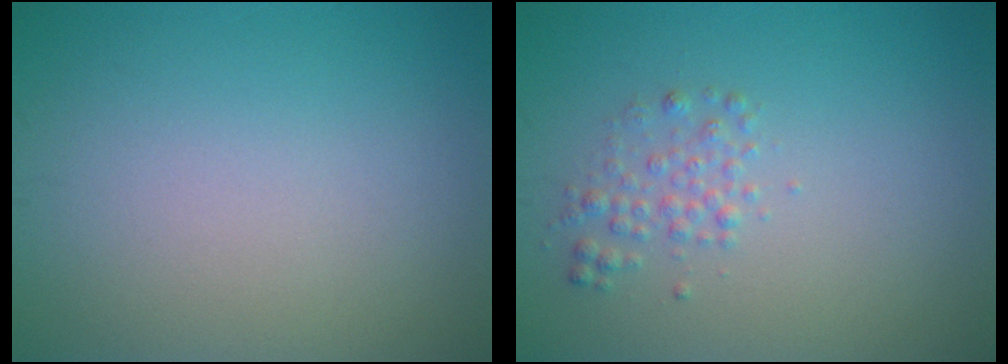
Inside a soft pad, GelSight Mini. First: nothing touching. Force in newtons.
{"total": 1.6, "press": 1.6, "slide": 0.0}